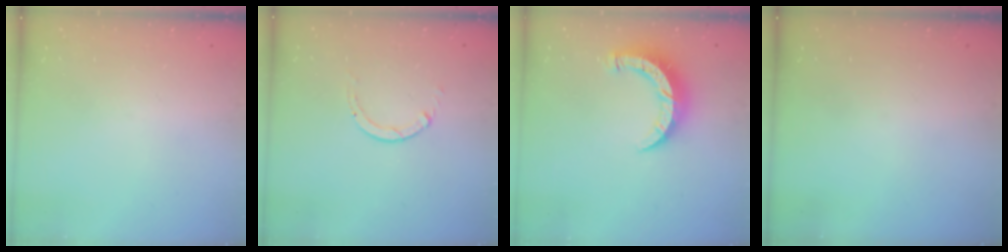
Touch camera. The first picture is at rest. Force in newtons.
{"total": 0.9, "press": 0.9, "slide": 0.1}
{"total": 8.3, "press": 8.3, "slide": 0.4}
{"total": 0.0}